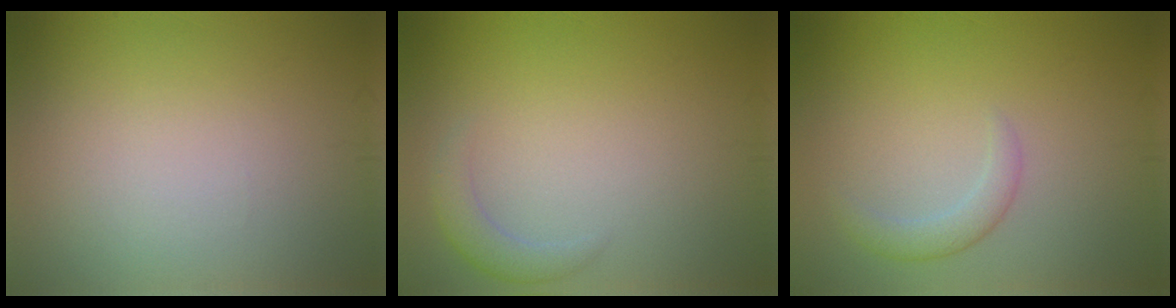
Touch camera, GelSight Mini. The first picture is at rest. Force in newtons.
{"total": 1.8, "press": 1.8, "slide": 0.1}
{"total": 1.8, "press": 1.8, "slide": 0.1}